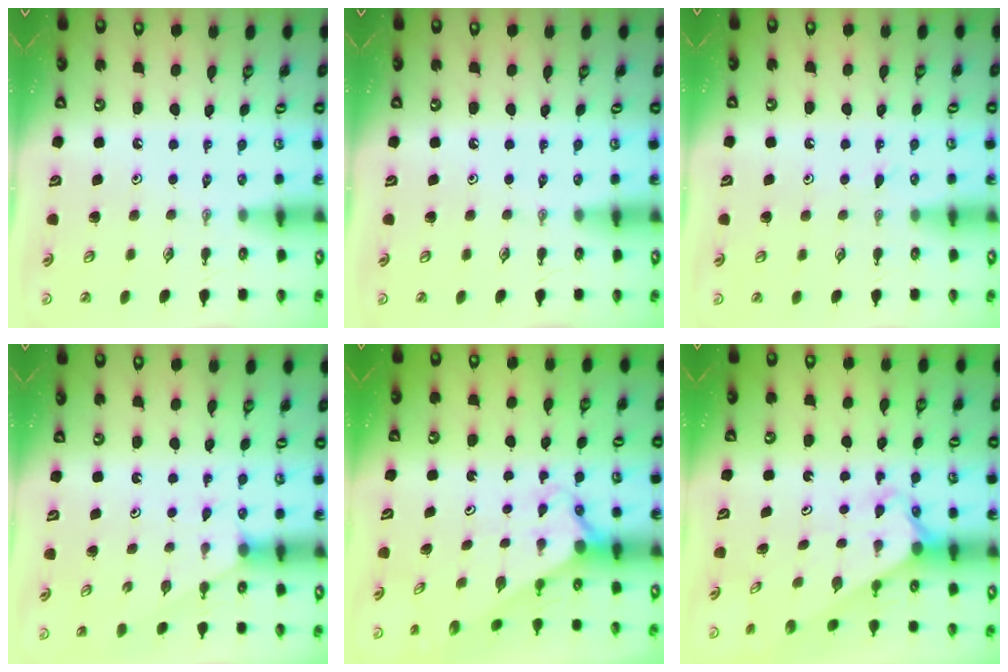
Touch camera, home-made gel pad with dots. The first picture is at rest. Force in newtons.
{"total": 0.0}
{"total": 5.3, "press": 5.2, "slide": 0.5}
{"total": 2.0, "press": 2.0, "slide": 0.2}
{"total": 2.2, "press": 2.2, "slide": 0.2}
{"total": 2.2, "press": 2.2, "slide": 0.1}